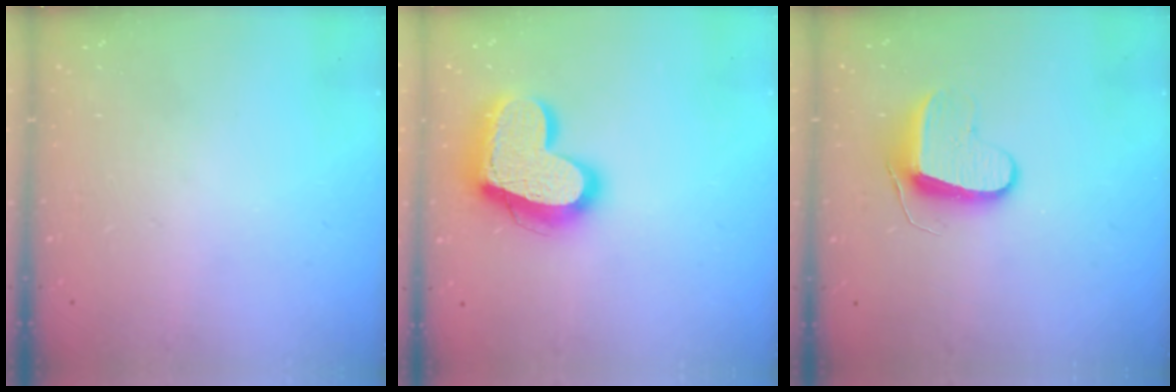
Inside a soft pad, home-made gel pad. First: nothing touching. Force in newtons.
{"total": 19.6, "press": 19.6, "slide": 1.5}
{"total": 9.0, "press": 9.0, "slide": 0.6}